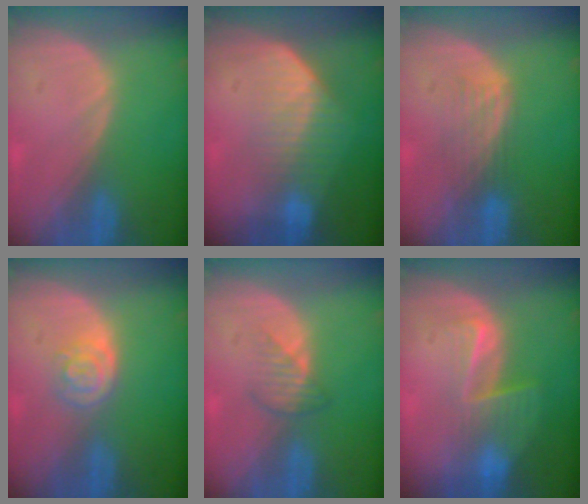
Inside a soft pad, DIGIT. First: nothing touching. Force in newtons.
{"total": 7.2, "press": 6.1, "slide": 3.8}
{"total": 4.4, "press": 3.7, "slide": 2.3}
{"total": 3.3, "press": 3.3, "slide": 0.3}
{"total": 2.5, "press": 2.5, "slide": 0.4}
{"total": 6.5, "press": 5.5, "slide": 3.5}